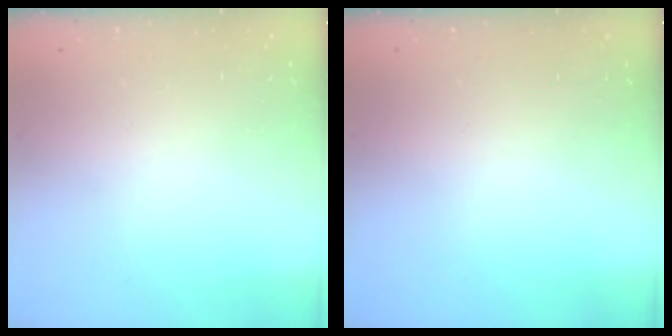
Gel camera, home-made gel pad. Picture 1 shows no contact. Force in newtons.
{"total": 0.0}